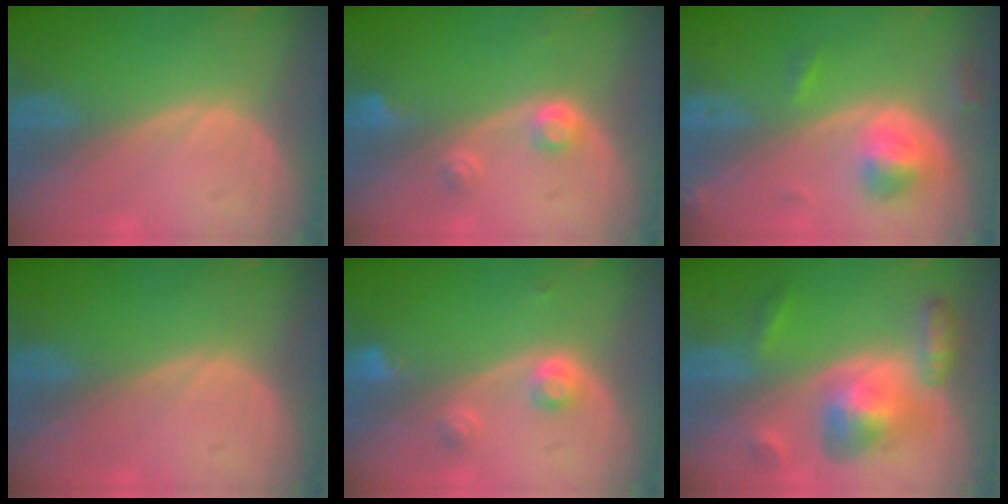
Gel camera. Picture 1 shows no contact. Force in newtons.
{"total": 2.9, "press": 2.7, "slide": 1.0}
{"total": 5.5, "press": 4.9, "slide": 2.3}
{"total": 0.0}
{"total": 3.3, "press": 3.2, "slide": 0.8}
{"total": 8.2, "press": 8.2, "slide": 0.5}